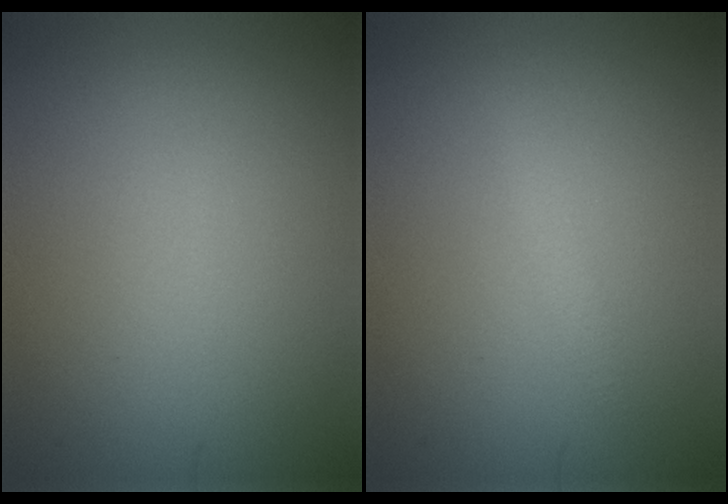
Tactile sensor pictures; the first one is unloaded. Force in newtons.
{"total": 1.0, "press": 1.0, "slide": 0.1}